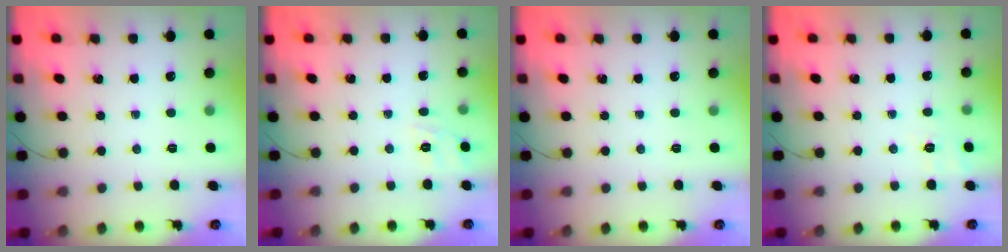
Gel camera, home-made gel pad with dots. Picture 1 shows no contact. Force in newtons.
{"total": 8.8, "press": 8.7, "slide": 1.8}
{"total": 0.0}
{"total": 2.3, "press": 0.9, "slide": 2.1}